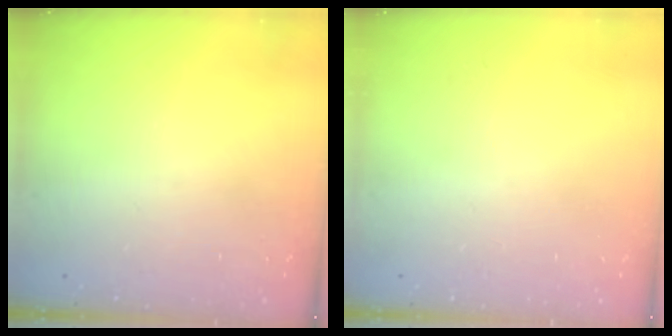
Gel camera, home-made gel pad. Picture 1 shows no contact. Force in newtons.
{"total": 0.0}